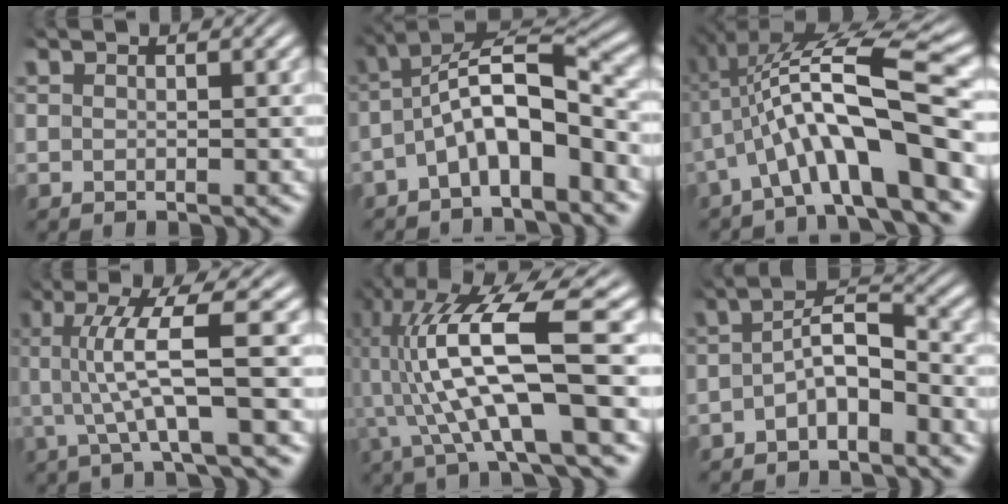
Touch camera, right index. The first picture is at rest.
{"total": 7.5, "force": [-2.0, 4.5, 5.6], "torque": [-0.110, -0.025, -0.025]}
{"total": 9.7, "force": [0.6, 3.7, 8.9], "torque": [-0.153, 0.010, 0.008]}
{"total": 6.1, "force": [1.0, 0.9, 5.9], "torque": [-0.107, 0.004, 0.015]}
{"total": 10.5, "force": [1.7, 4.5, 9.3], "torque": [-0.180, -0.001, 0.024]}
{"total": 4.0, "force": [-1.3, 2.2, 3.1], "torque": [-0.049, -0.011, -0.024]}